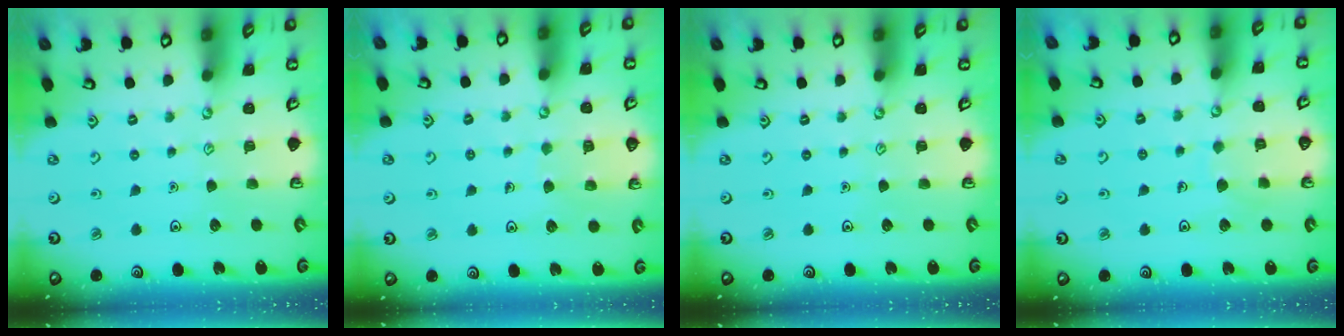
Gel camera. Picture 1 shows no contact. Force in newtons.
{"total": 6.8, "press": 6.7, "slide": 0.6}
{"total": 0.0}
{"total": 4.8, "press": 4.8, "slide": 0.1}